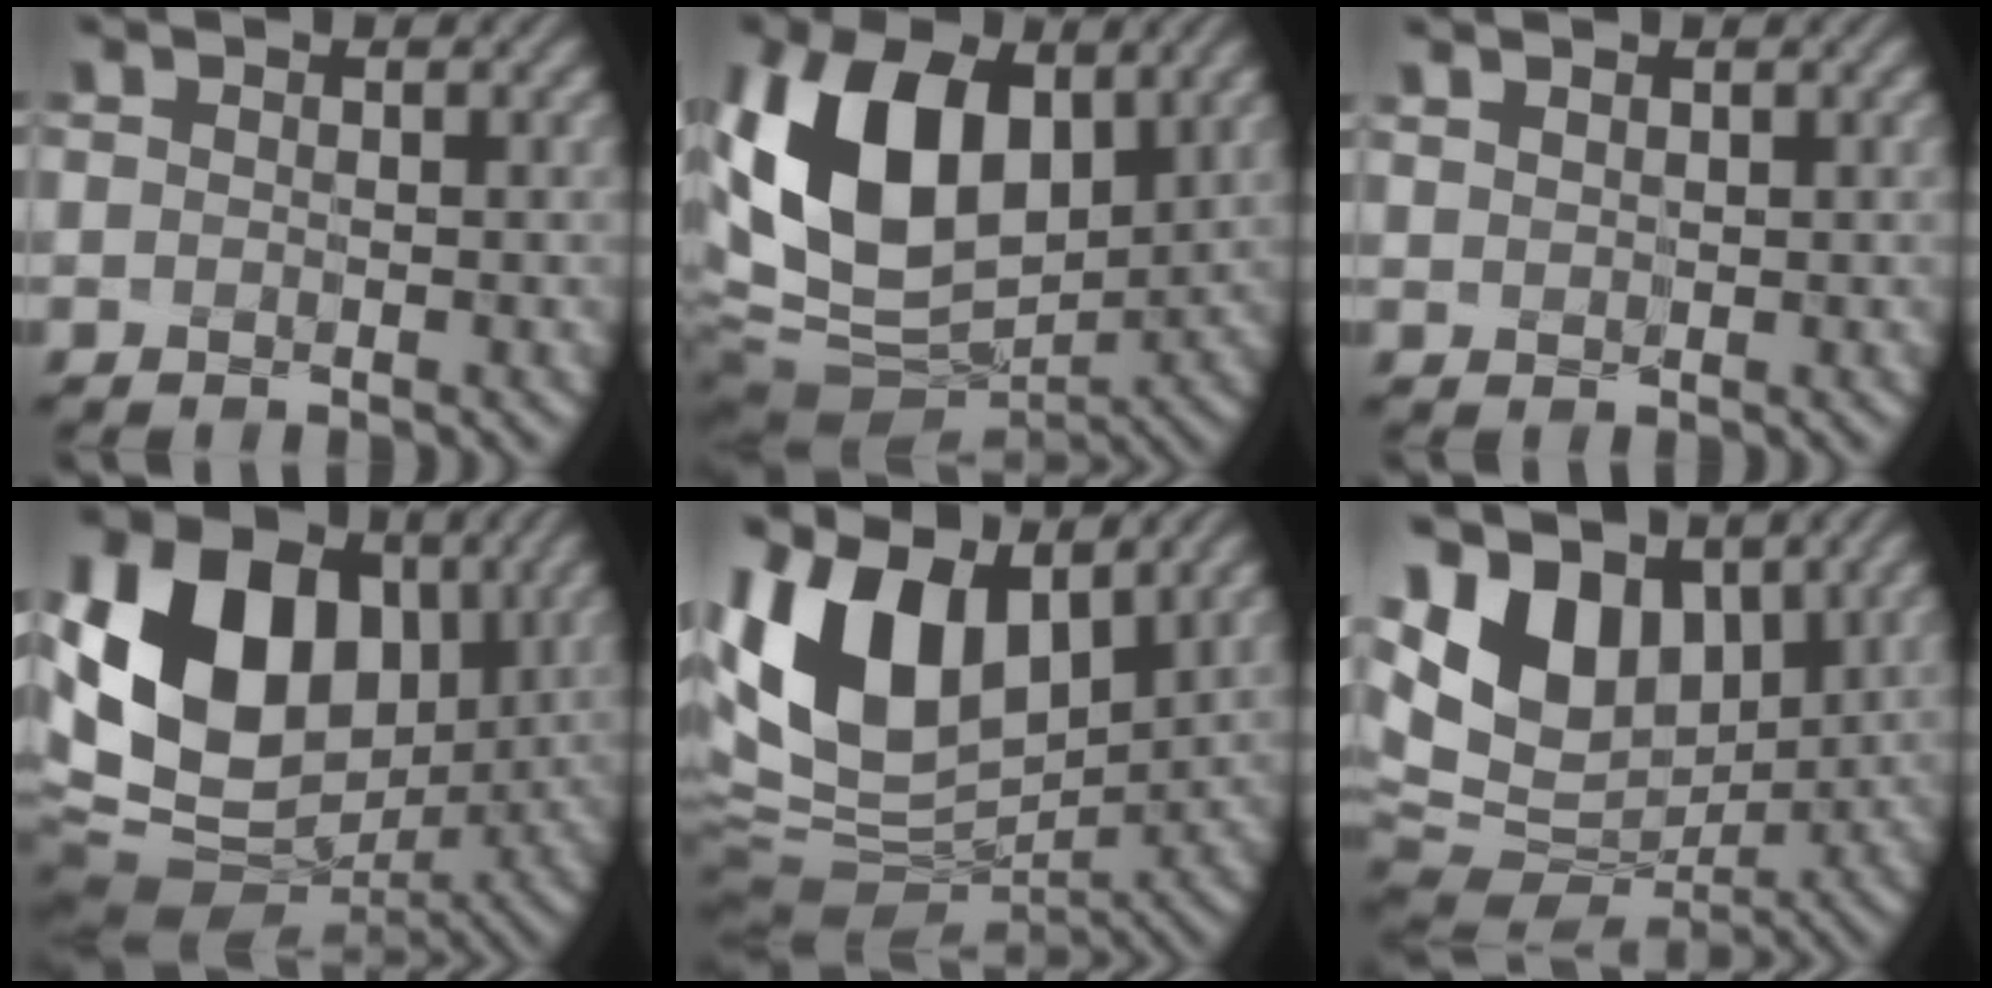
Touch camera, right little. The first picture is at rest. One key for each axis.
{"total": 13.5, "fx": 2.7, "fy": 8.3, "fz": 10.2, "tx": -0.221, "ty": 0.009, "tz": 0.046}
{"total": 2.1, "fx": 1.4, "fy": 1.3, "fz": 1.0, "tx": -0.030, "ty": 0.017, "tz": 0.013}
{"total": 16.1, "fx": 2.0, "fy": 11.9, "fz": 10.6, "tx": -0.210, "ty": 0.012, "tz": 0.045}
{"total": 11.2, "fx": 3.9, "fy": 6.4, "fz": 8.3, "tx": -0.183, "ty": 0.013, "tz": 0.069}
{"total": 12.2, "fx": 4.2, "fy": 8.2, "fz": 8.1, "tx": -0.166, "ty": 0.021, "tz": 0.068}